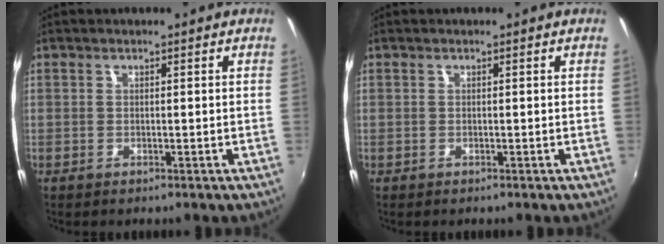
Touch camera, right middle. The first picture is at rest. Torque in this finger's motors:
{"motor_torque": [0.01, -0.02, -0.01, 0.00]}